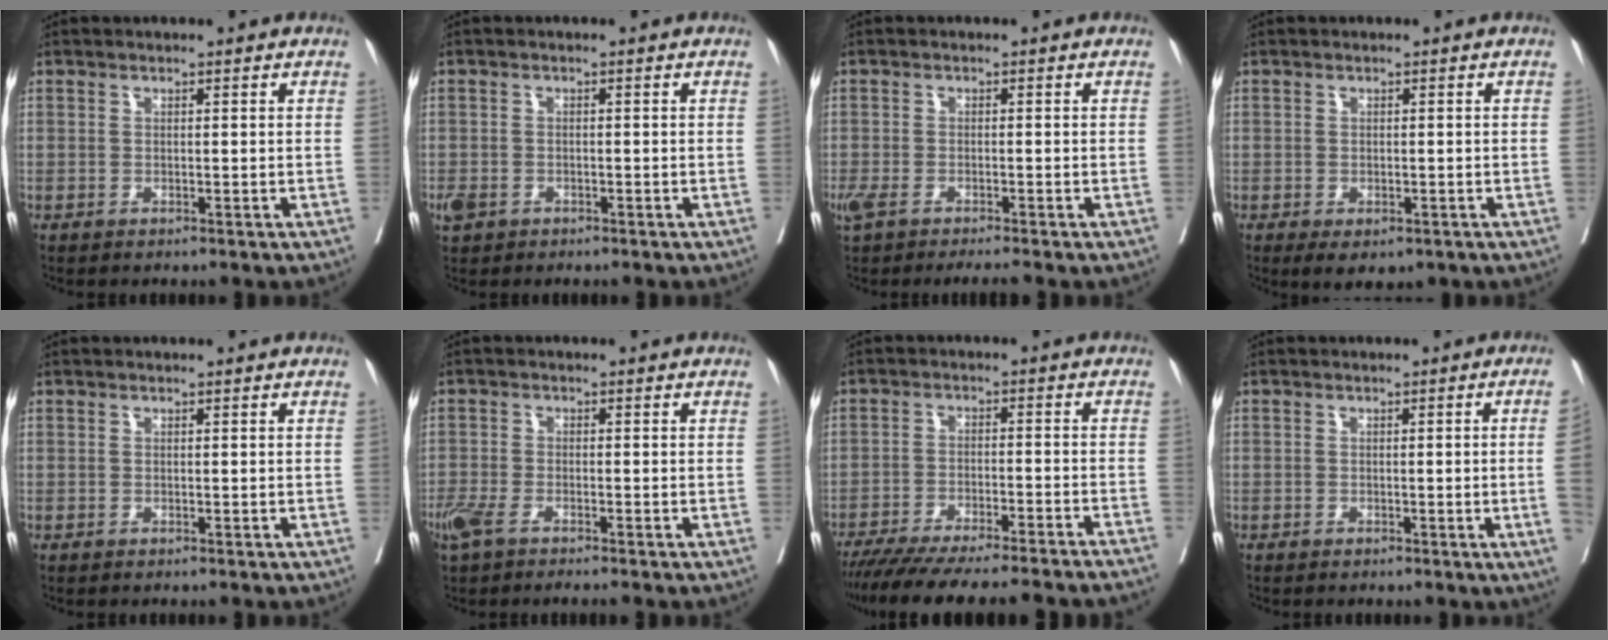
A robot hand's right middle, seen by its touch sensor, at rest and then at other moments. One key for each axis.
{"total": 2.5, "fx": -1.4, "fy": 1.8, "fz": 1.1, "tx": -0.025, "ty": 0.000, "tz": -0.021}
{"total": 5.3, "fx": -3.9, "fy": 1.0, "fz": 3.3, "tx": -0.064, "ty": -0.005, "tz": -0.068}
{"total": 4.3, "fx": -2.5, "fy": 2.2, "fz": 2.7, "tx": -0.034, "ty": -0.007, "tz": -0.031}
{"total": 0.0}
{"total": 4.5, "fx": -3.2, "fy": 1.1, "fz": 2.9, "tx": -0.060, "ty": -0.009, "tz": -0.060}
{"total": 19.5, "fx": -17.4, "fy": 0.0, "fz": 8.9, "tx": -0.120, "ty": -0.046, "tz": -0.248}
{"total": 3.1, "fx": -0.5, "fy": -1.0, "fz": 2.9, "tx": -0.036, "ty": -0.006, "tz": -0.006}